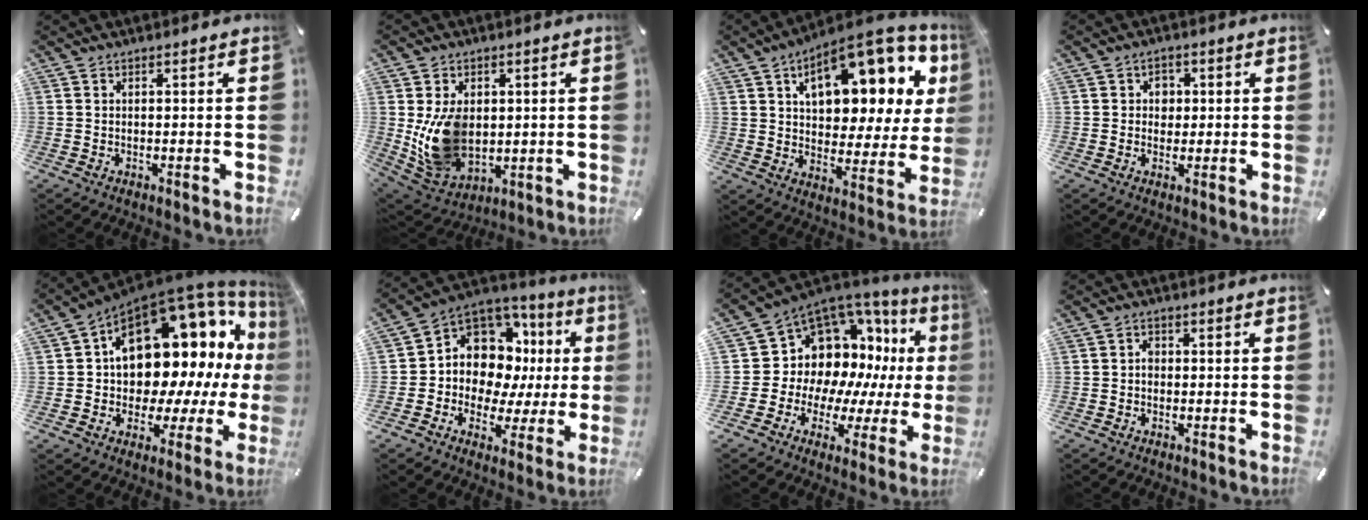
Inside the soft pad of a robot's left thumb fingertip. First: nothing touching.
{"total": 13.4, "force": [0.6, 10.3, 8.6], "torque": [-0.170, -0.005, 0.017]}
{"total": 19.0, "force": [9.8, 9.9, 13.0], "torque": [-0.180, -0.058, 0.162]}
{"total": 4.1, "force": [0.3, 3.8, 1.5], "torque": [-0.013, -0.002, -0.001]}
{"total": 17.9, "force": [6.5, 11.7, 11.8], "torque": [-0.184, -0.071, 0.112]}
{"total": 11.0, "force": [3.2, 9.5, 4.4], "torque": [-0.077, -0.048, 0.067]}
{"total": 12.4, "force": [4.5, 10.6, 4.6], "torque": [-0.069, -0.075, 0.101]}
{"total": 1.7, "force": [-0.3, 1.4, 0.9], "torque": [-0.018, 0.005, -0.008]}